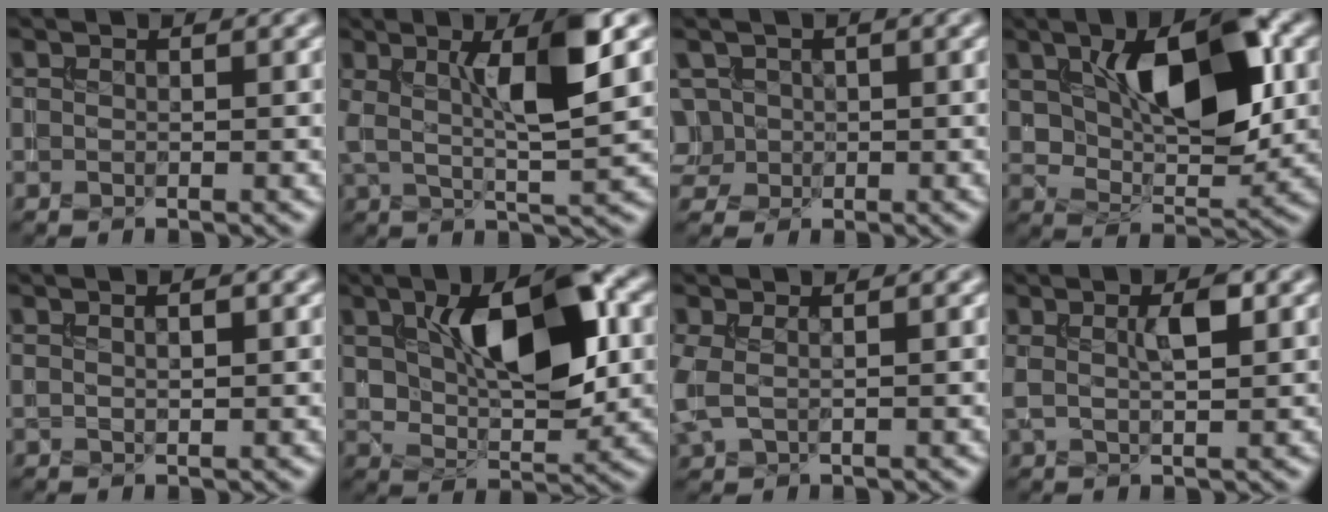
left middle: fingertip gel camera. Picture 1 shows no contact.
{"total": 7.0, "force": [1.8, 1.2, 6.7], "torque": [-0.115, 0.006, 0.031]}
{"total": 2.9, "force": [0.1, 2.8, 1.0], "torque": [-0.024, 0.015, 0.007]}
{"total": 9.6, "force": [2.6, 4.7, 7.9], "torque": [-0.130, 0.004, 0.047]}
{"total": 1.3, "force": [0.6, 0.4, 1.0], "torque": [-0.013, -0.005, 0.012]}
{"total": 9.6, "force": [2.4, 4.6, 8.1], "torque": [-0.133, 0.008, 0.042]}
{"total": 2.3, "force": [0.1, 1.4, 1.9], "torque": [-0.058, -0.001, 0.002]}
{"total": 2.7, "force": [0.9, 0.7, 2.4], "torque": [-0.045, 0.002, 0.016]}